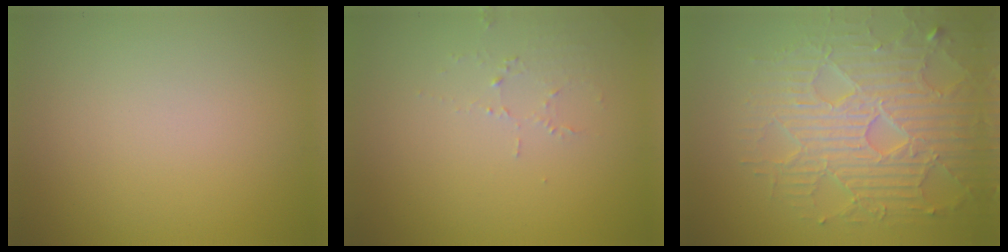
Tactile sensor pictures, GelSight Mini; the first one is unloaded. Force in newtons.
{"total": 1.5, "press": 1.5, "slide": 0.2}
{"total": 7.0, "press": 5.7, "slide": 4.0}